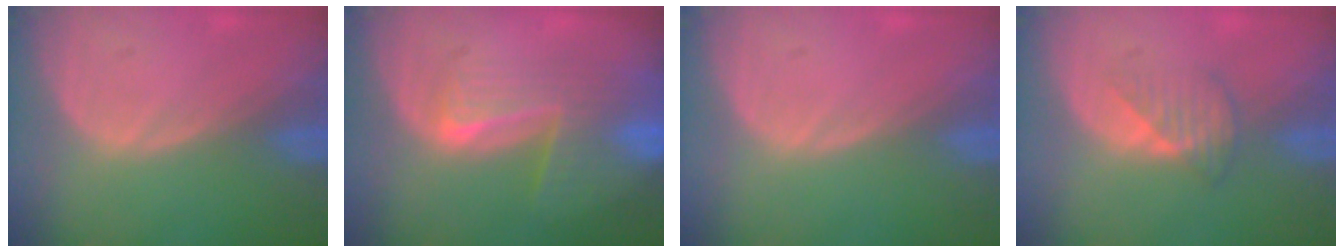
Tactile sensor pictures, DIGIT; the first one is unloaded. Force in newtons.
{"total": 7.6, "press": 7.1, "slide": 2.5}
{"total": 0.0}
{"total": 3.2, "press": 3.0, "slide": 1.0}